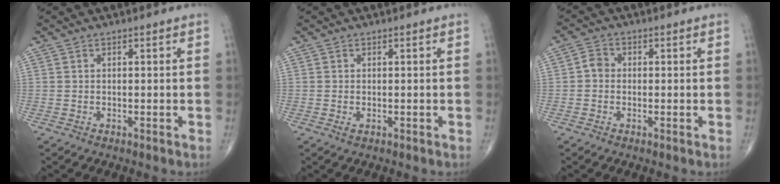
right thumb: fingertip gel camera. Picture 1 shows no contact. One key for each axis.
{"total": 0.7, "fx": -0.2, "fy": 0.4, "fz": 0.5, "tx": -0.010, "ty": 0.000, "tz": -0.002}
{"total": 2.4, "fx": -0.3, "fy": 2.1, "fz": 1.3, "tx": -0.011, "ty": 0.006, "tz": -0.012}